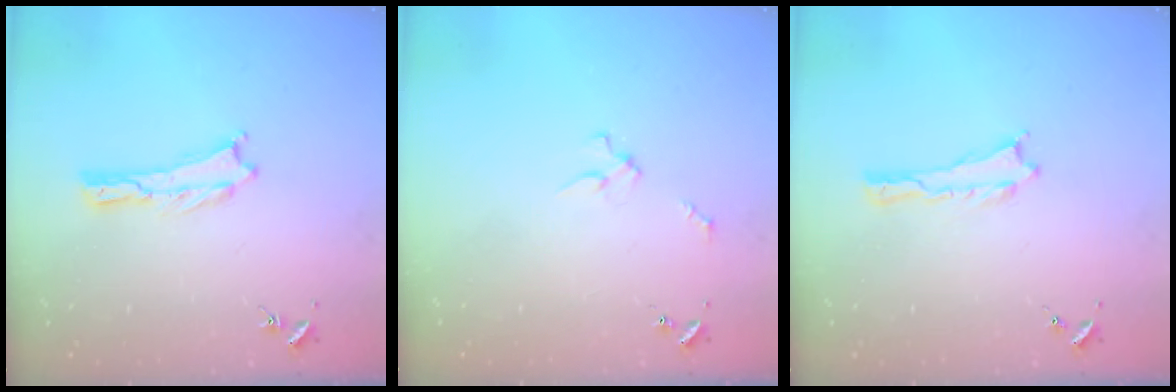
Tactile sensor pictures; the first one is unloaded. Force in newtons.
{"total": 2.0, "press": 2.0, "slide": 0.2}
{"total": 0.0}